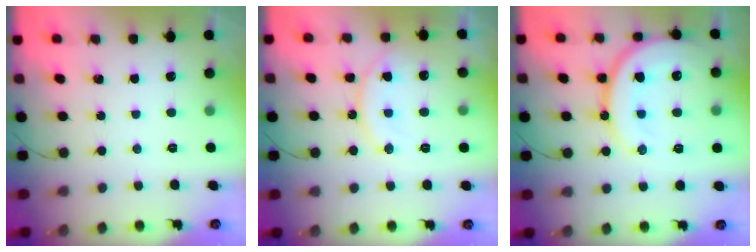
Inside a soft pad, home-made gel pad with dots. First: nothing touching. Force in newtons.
{"total": 12.4, "press": 12.4, "slide": 0.8}
{"total": 16.6, "press": 16.5, "slide": 1.6}